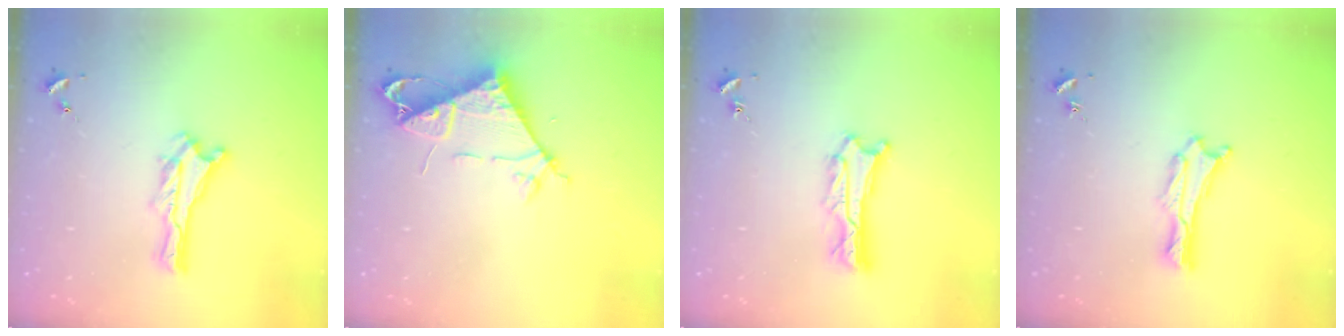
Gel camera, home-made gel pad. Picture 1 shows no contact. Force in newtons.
{"total": 7.3, "press": 7.3, "slide": 0.8}
{"total": 2.2, "press": 2.2, "slide": 0.2}
{"total": 0.8, "press": 0.7, "slide": 0.2}